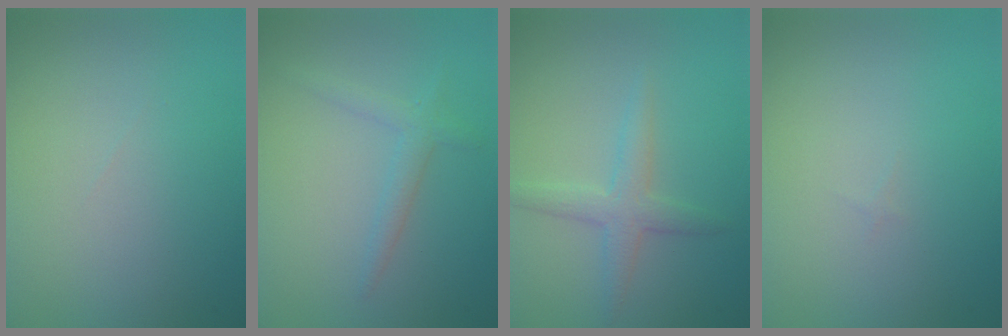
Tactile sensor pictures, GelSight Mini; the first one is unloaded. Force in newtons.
{"total": 1.7, "press": 1.7, "slide": 0.1}
{"total": 2.4, "press": 2.4, "slide": 0.0}
{"total": 0.0}